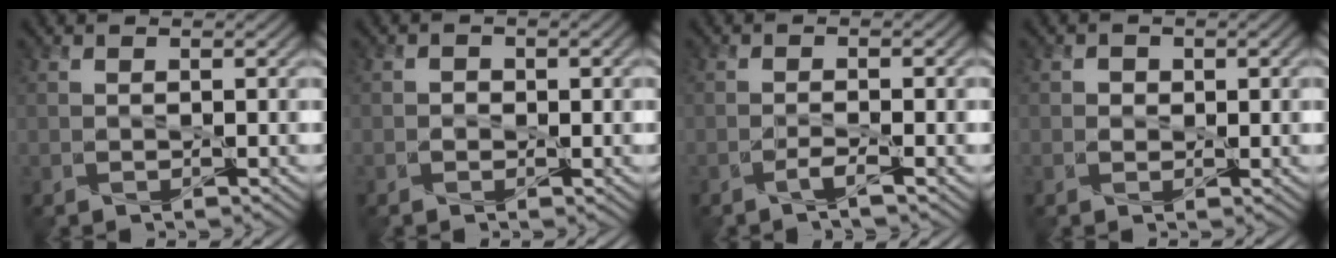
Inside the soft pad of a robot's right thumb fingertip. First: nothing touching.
{"total": 1.1, "force": [-0.4, 1.0, 0.3], "torque": [0.000, -0.001, -0.012]}
{"total": 1.6, "force": [-1.2, -0.2, 1.0], "torque": [-0.020, 0.008, -0.026]}
{"total": 1.3, "force": [0.0, 1.2, 0.4], "torque": [-0.004, -0.001, -0.005]}